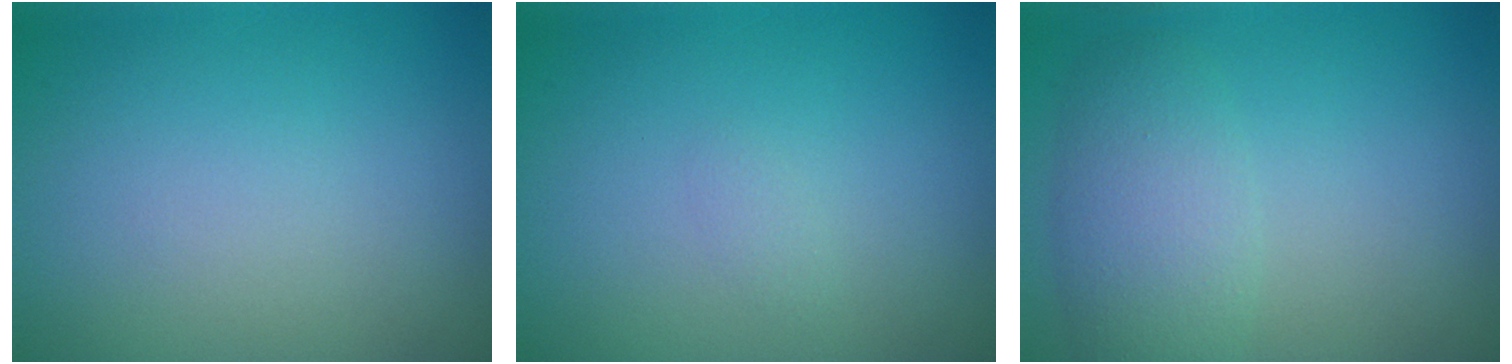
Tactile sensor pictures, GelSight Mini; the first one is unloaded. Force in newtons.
{"total": 0.5, "press": 0.5, "slide": 0.1}
{"total": 3.8, "press": 3.8, "slide": 0.2}